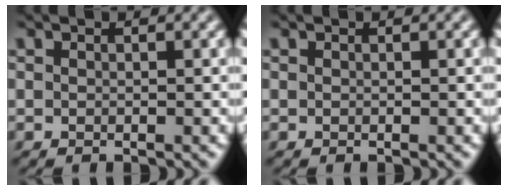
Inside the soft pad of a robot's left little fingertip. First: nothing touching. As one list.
[{"total": 0.0}]